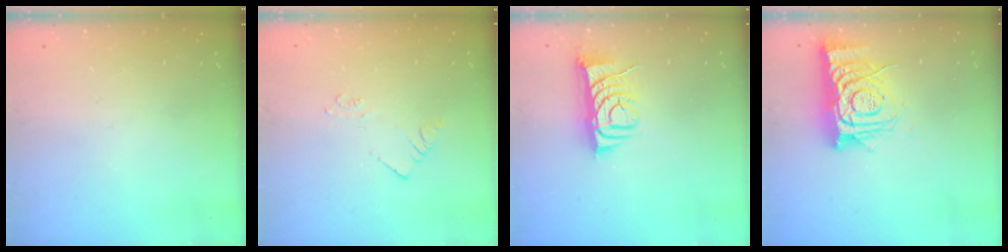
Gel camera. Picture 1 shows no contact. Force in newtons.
{"total": 2.3, "press": 2.3, "slide": 0.1}
{"total": 8.3, "press": 8.2, "slide": 1.2}
{"total": 11.3, "press": 11.2, "slide": 1.2}